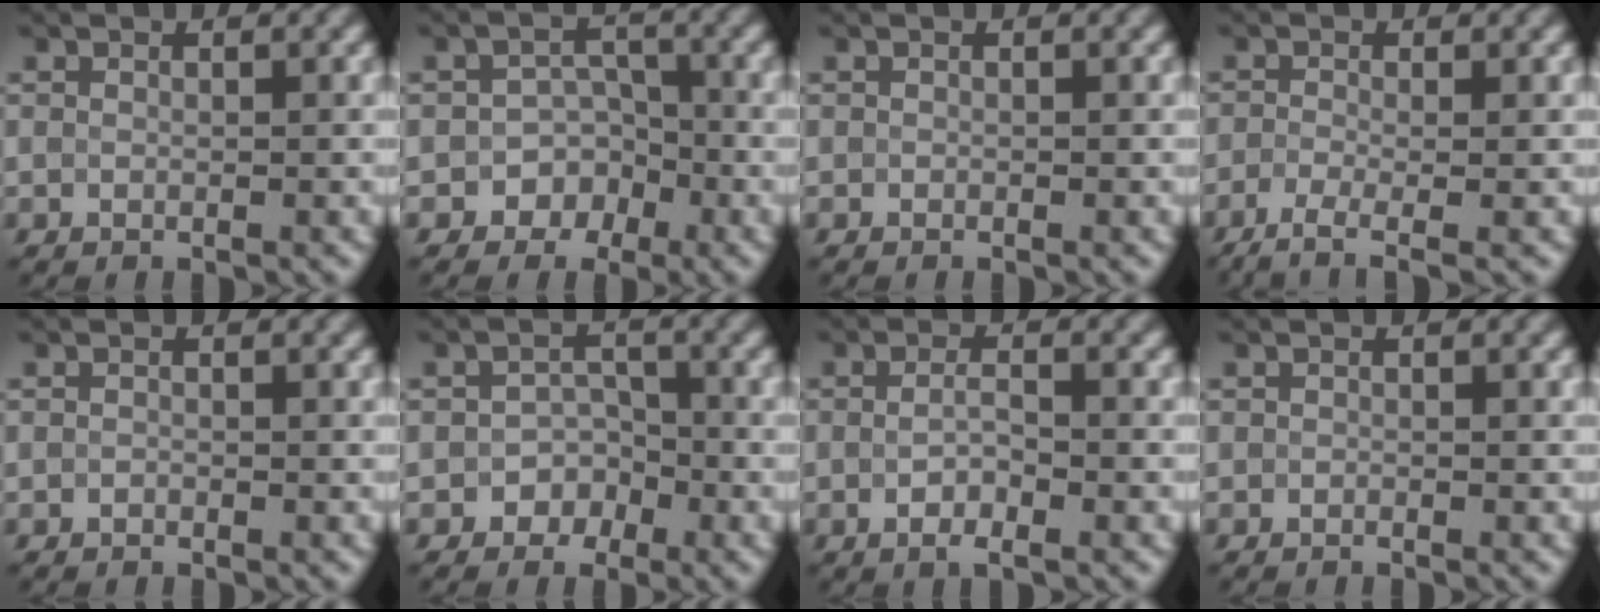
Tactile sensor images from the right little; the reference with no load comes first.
{"total": 3.3, "force": [-2.5, 2.1, -0.2], "torque": [0.034, 0.014, -0.046]}
{"total": 0.6, "force": [-0.5, -0.2, -0.3], "torque": [0.006, -0.006, 0.001]}
{"total": 3.2, "force": [-2.6, 0.3, 1.8], "torque": [-0.031, -0.004, -0.050]}
{"total": 1.2, "force": [-0.9, -0.2, -0.7], "torque": [0.005, -0.001, -0.010]}
{"total": 2.2, "force": [-1.8, 1.3, -0.4], "torque": [0.012, 0.005, -0.027]}
{"total": 1.6, "force": [-1.2, 0.0, 1.0], "torque": [-0.024, -0.004, -0.015]}
{"total": 0.9, "force": [-0.8, -0.3, -0.3], "torque": [0.004, -0.009, -0.005]}